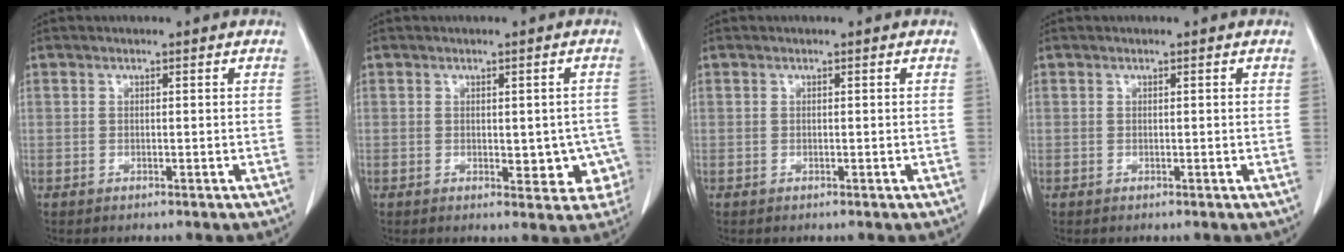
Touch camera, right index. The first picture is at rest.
{"total": 6.4, "force": [-1.1, 3.3, 5.4], "torque": [-0.041, 0.008, -0.007]}
{"total": 0.0}
{"total": 0.0}